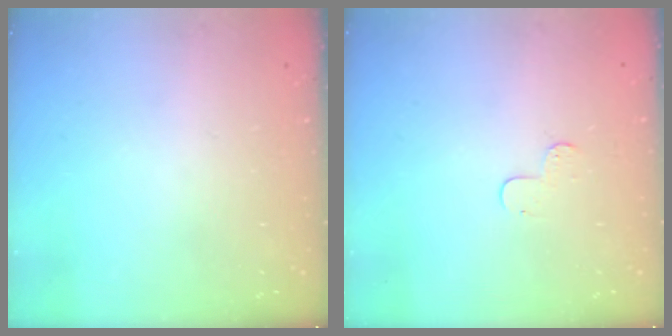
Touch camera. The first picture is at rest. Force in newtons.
{"total": 3.9, "press": 3.8, "slide": 0.5}